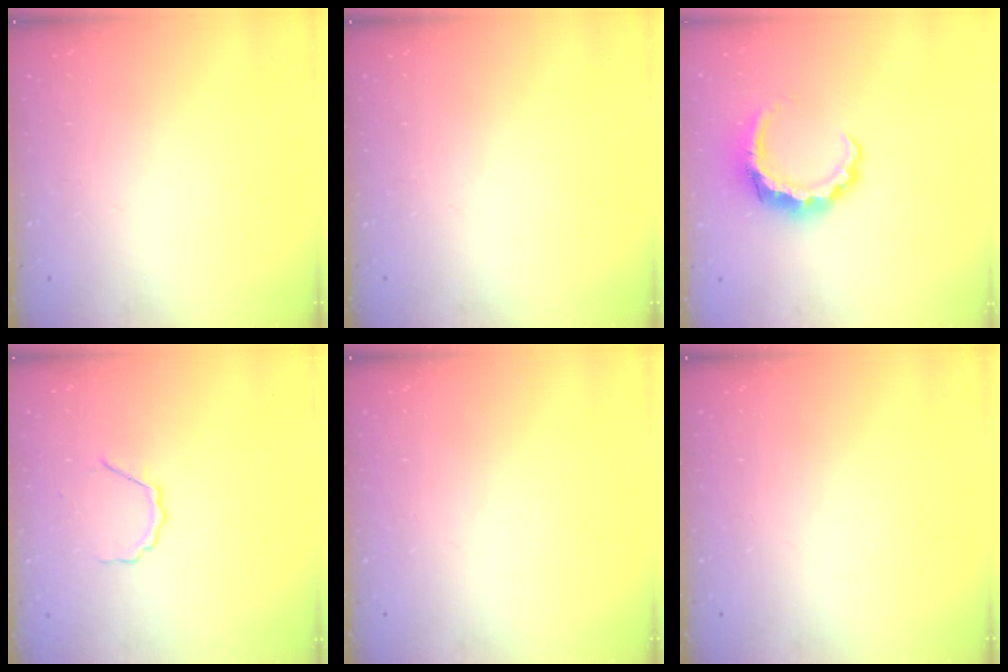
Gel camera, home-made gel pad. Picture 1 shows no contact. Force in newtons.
{"total": 0.0}
{"total": 8.7, "press": 8.6, "slide": 1.6}
{"total": 3.3, "press": 3.3, "slide": 0.5}
{"total": 0.0}
{"total": 0.0}